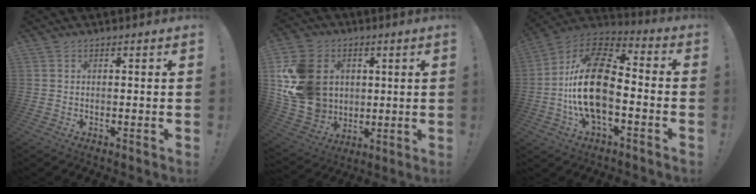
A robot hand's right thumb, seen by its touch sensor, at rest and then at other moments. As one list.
[{"total": 19.8, "force": [3.4, 16.5, 10.4], "torque": [-0.194, -0.006, 0.078]}, {"total": 21.9, "force": [-3.4, 11.8, 18.2], "torque": [-0.347, 0.028, -0.057]}]